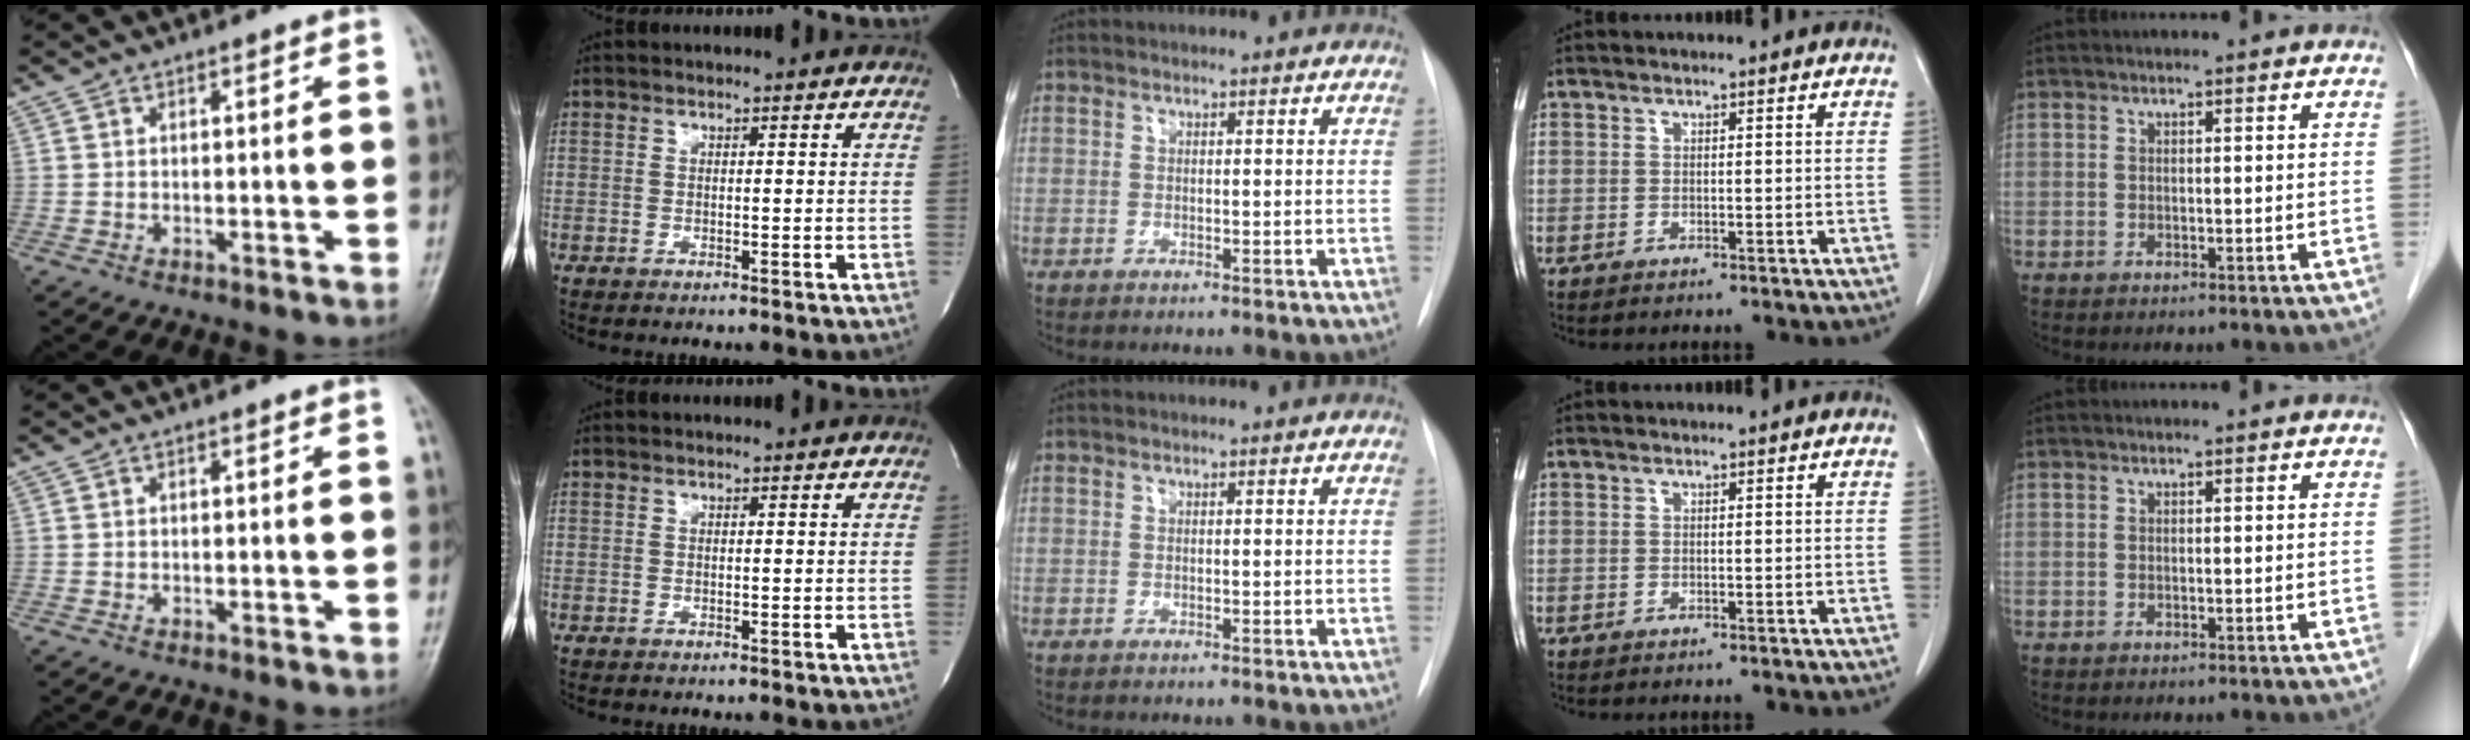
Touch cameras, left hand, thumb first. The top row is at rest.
{}